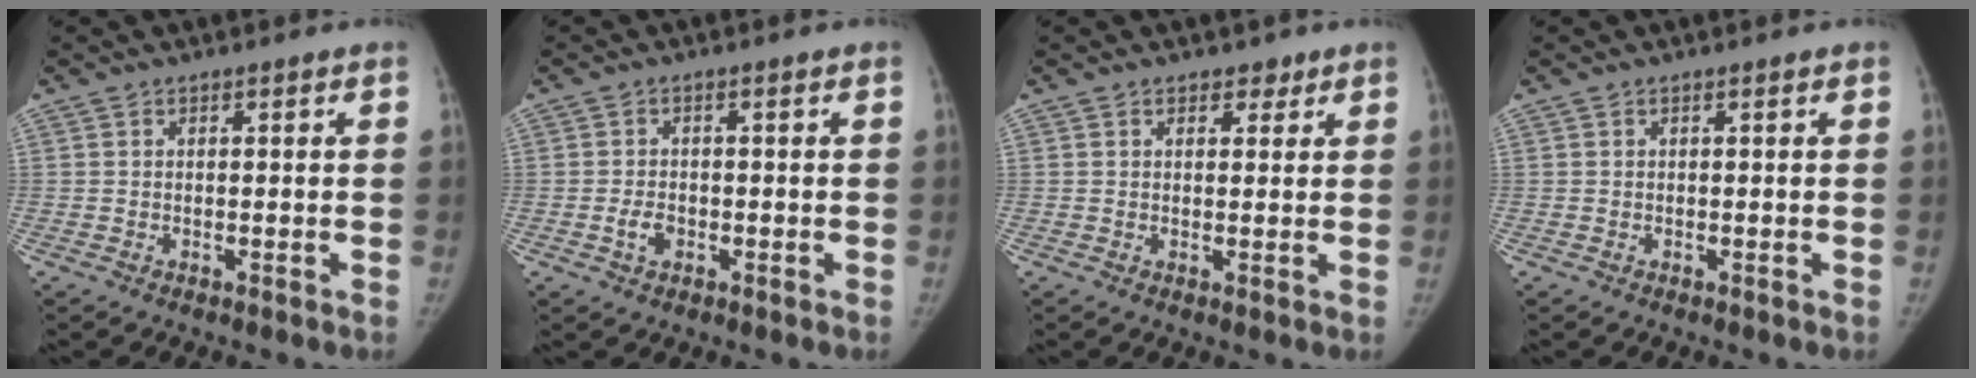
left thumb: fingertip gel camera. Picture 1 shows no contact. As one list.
[{"total": 2.8, "force": [-0.9, 1.9, 1.9], "torque": [-0.032, 0.006, -0.015]}, {"total": 2.1, "force": [1.4, 1.4, 0.8], "torque": [0.006, -0.007, 0.017]}, {"total": 0.0}]